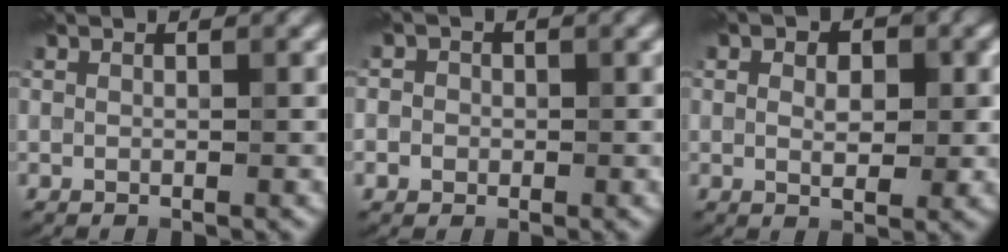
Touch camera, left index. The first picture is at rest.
{"total": 2.2, "force": [0.0, 2.1, 0.7], "torque": [0.012, 0.009, -0.020]}
{"total": 3.2, "force": [0.7, 2.0, 2.4], "torque": [-0.020, -0.001, 0.002]}